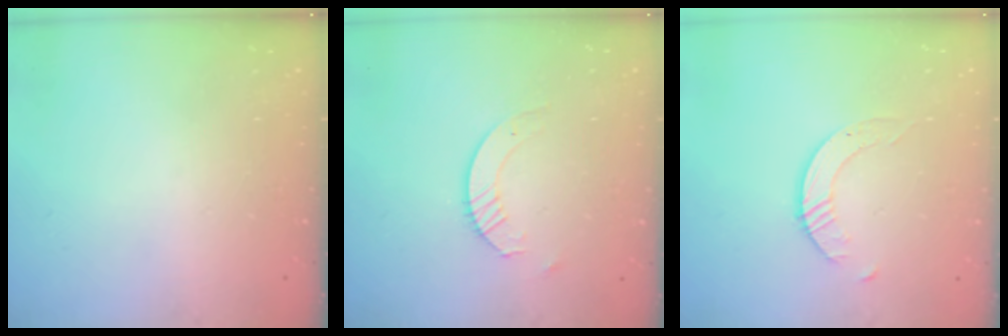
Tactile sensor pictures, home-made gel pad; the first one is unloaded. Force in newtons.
{"total": 4.1, "press": 4.1, "slide": 0.4}
{"total": 1.7, "press": 1.7, "slide": 0.2}